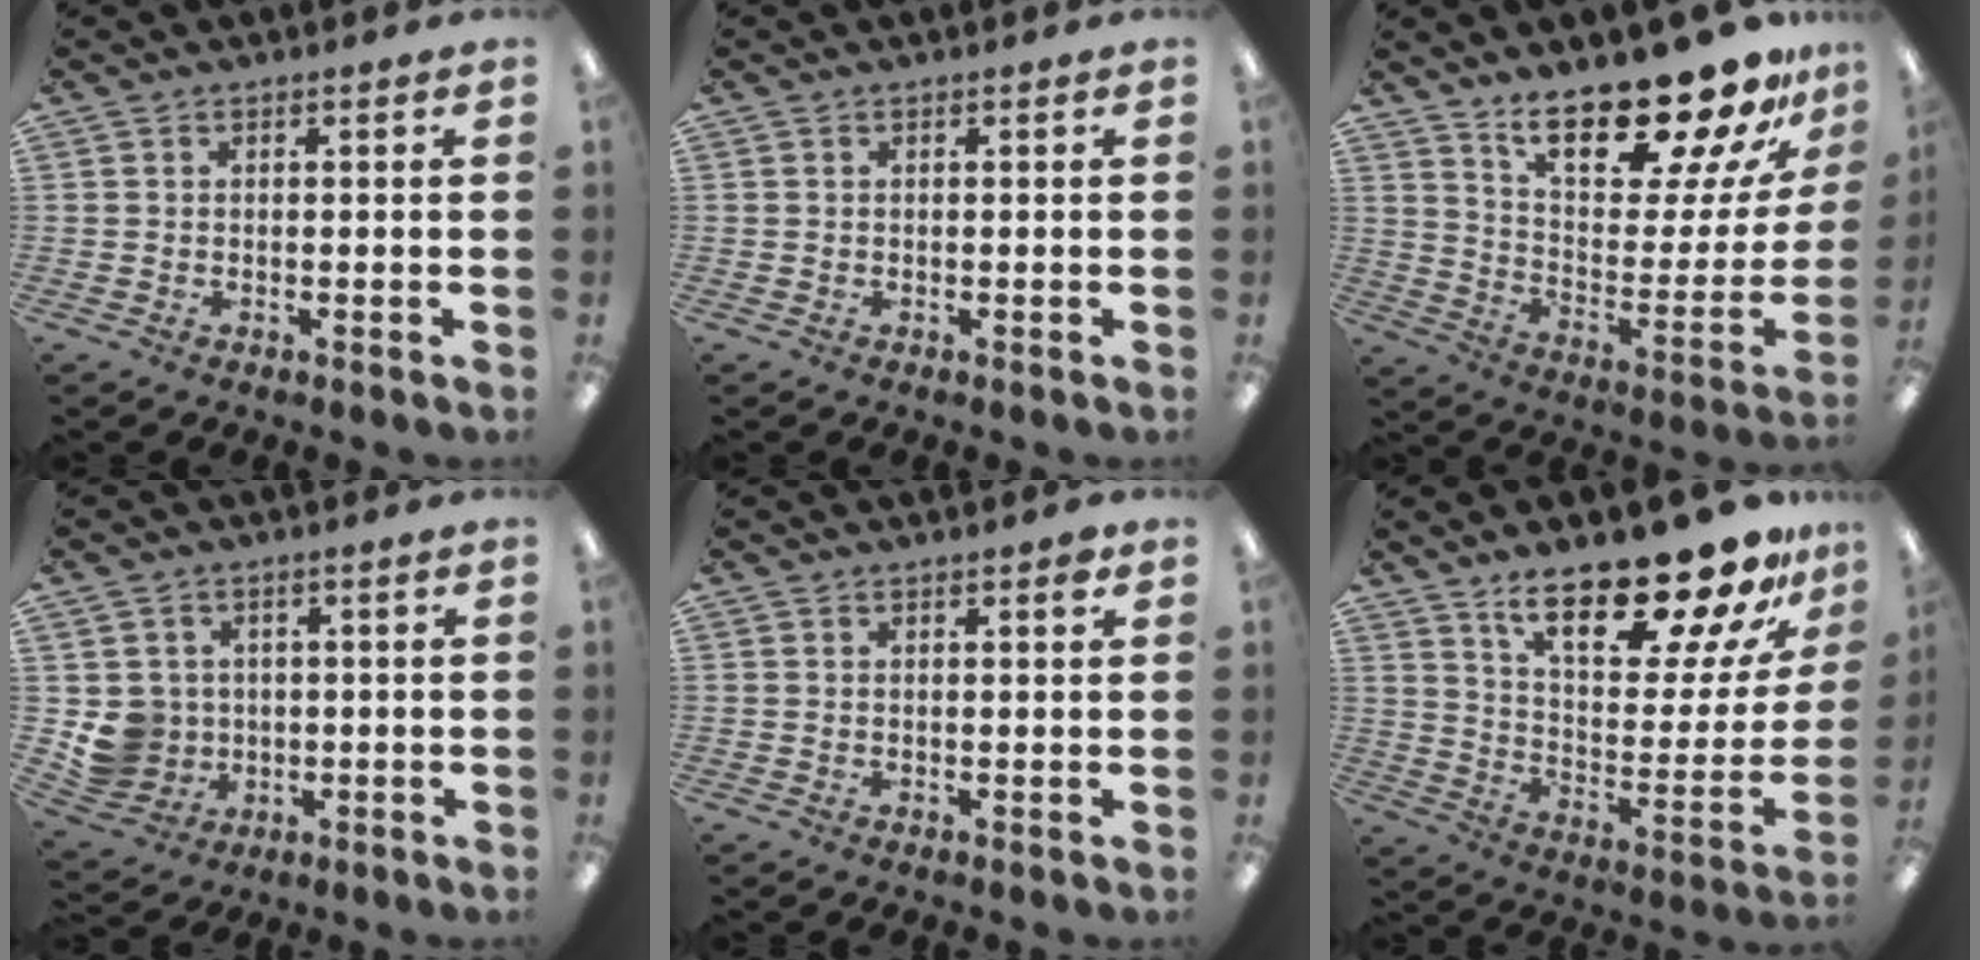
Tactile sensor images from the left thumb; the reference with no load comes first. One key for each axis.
{"total": 0.0}
{"total": 23.3, "fx": 18.8, "fy": 5.7, "fz": 12.5, "tx": -0.175, "ty": -0.146, "tz": 0.308}
{"total": 7.1, "fx": 0.7, "fy": 7.0, "fz": 1.2, "tx": -0.040, "ty": 0.003, "tz": 0.022}
{"total": 1.4, "fx": 1.2, "fy": 0.2, "fz": 0.8, "tx": -0.010, "ty": -0.003, "tz": 0.018}
{"total": 24.5, "fx": 18.6, "fy": 6.6, "fz": 14.5, "tx": -0.209, "ty": -0.129, "tz": 0.302}